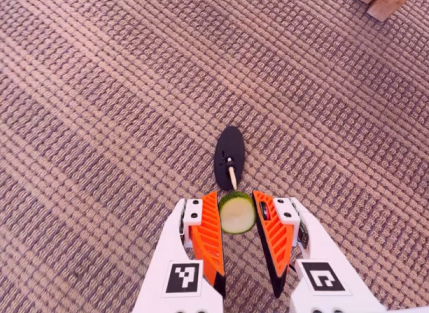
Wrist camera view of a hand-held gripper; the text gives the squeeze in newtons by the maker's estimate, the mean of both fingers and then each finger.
{"total": 10.0, "left": 10.7, "right": 9.3}